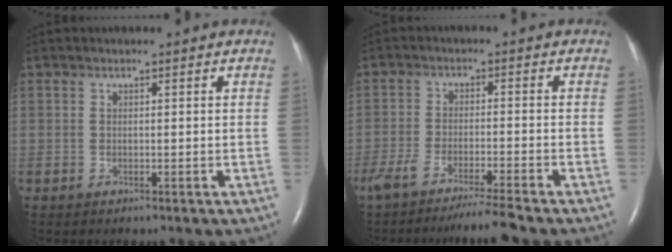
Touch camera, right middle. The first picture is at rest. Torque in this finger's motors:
{"motor_torque": [0.03, -0.01, 0.10, 0.07]}